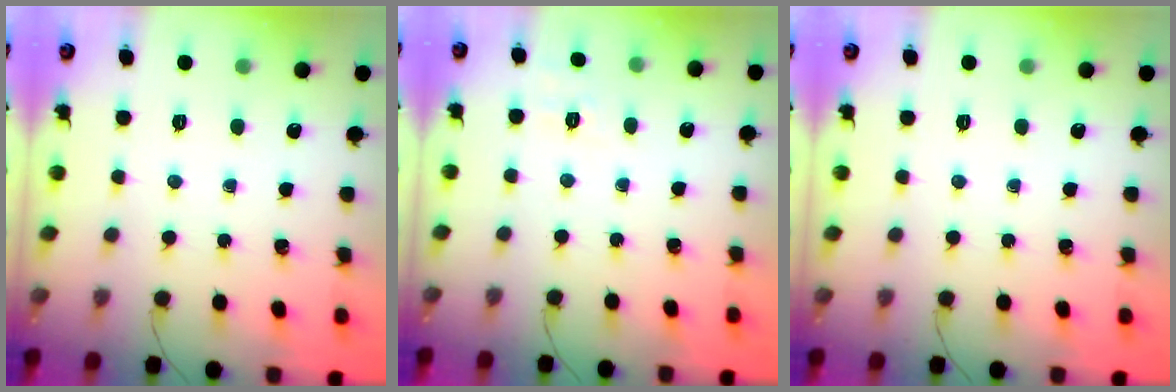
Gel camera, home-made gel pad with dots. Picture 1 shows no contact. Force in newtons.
{"total": 5.9, "press": 5.6, "slide": 1.9}
{"total": 0.0}